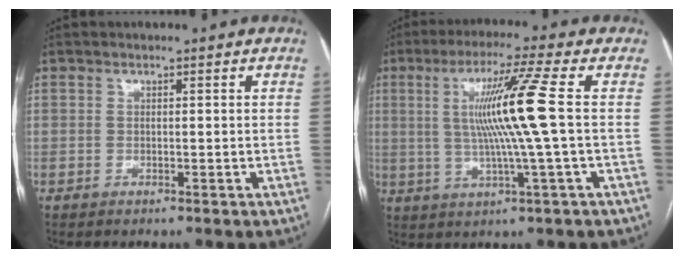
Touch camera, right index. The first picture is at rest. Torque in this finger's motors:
{"motor_torque": [1.67, 0.47, 0.42, 0.21]}